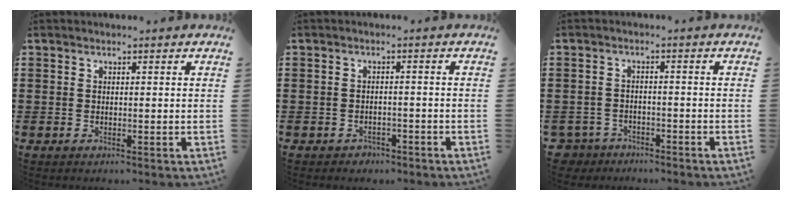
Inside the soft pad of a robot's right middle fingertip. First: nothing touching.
{"total": 1.5, "force": [-1.4, 0.6, 0.0], "torque": [-0.007, -0.002, -0.031]}
{"total": 3.6, "force": [-3.5, 0.9, 0.0], "torque": [-0.025, -0.008, -0.079]}